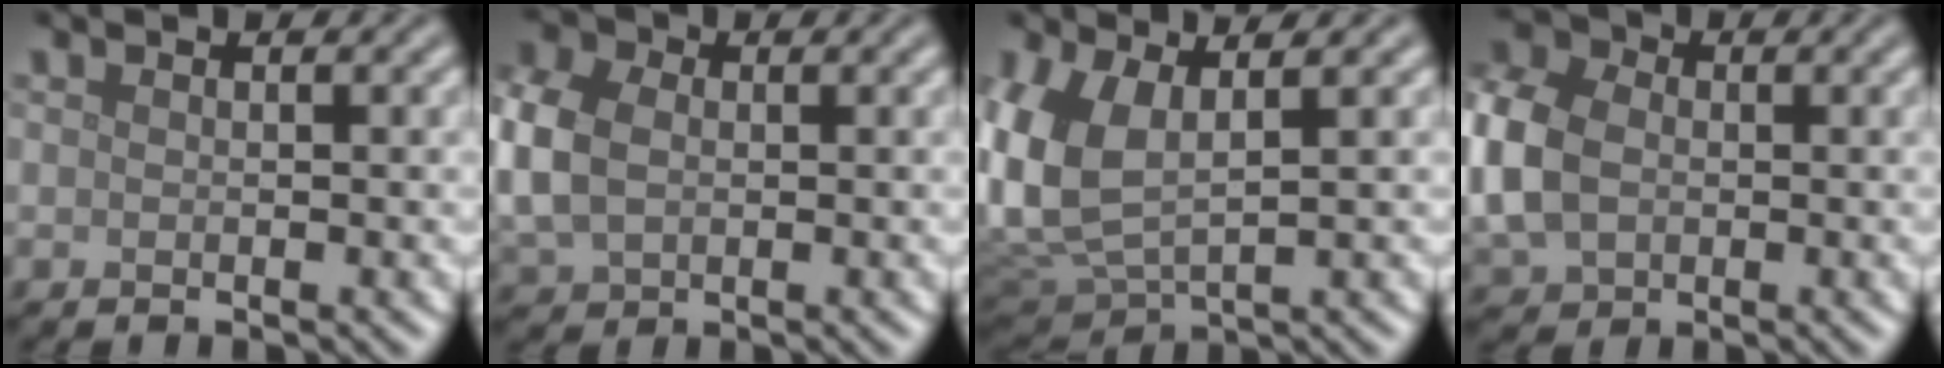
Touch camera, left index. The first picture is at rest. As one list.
[{"total": 6.2, "force": [0.4, 4.8, 4.0], "torque": [-0.136, 0.006, 0.014]}, {"total": 7.4, "force": [1.8, 4.0, 6.0], "torque": [-0.160, -0.004, 0.037]}, {"total": 8.3, "force": [-0.2, 6.4, 5.3], "torque": [-0.150, 0.003, -0.007]}]